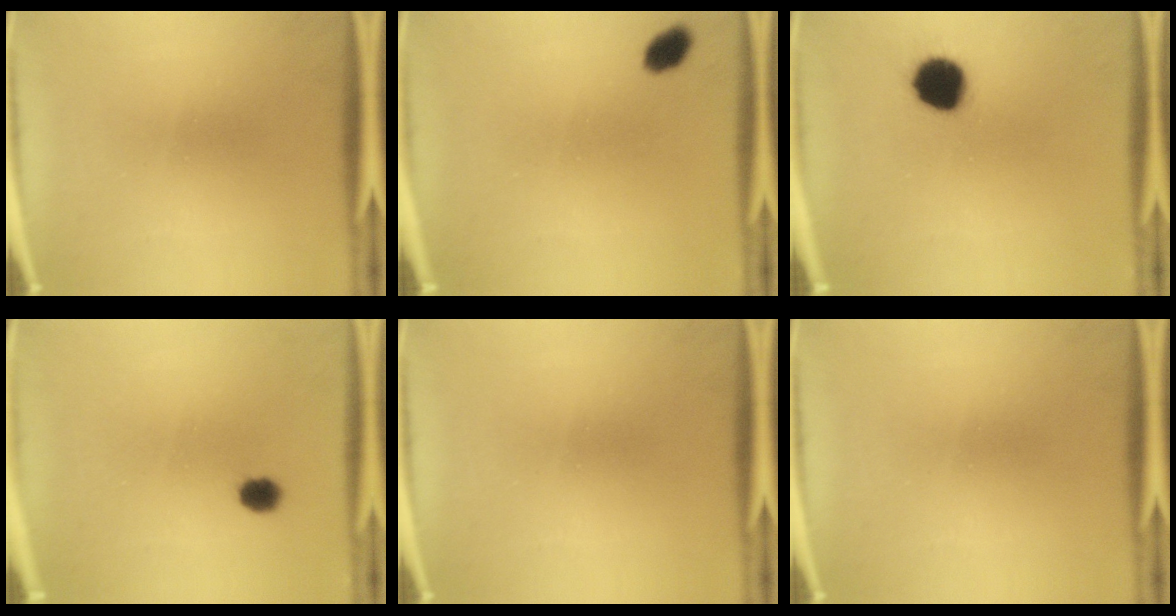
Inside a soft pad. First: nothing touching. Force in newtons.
{"total": 3.1}
{"total": 10.1}
{"total": 3.4}
{"total": 0.0}
{"total": 0.0}